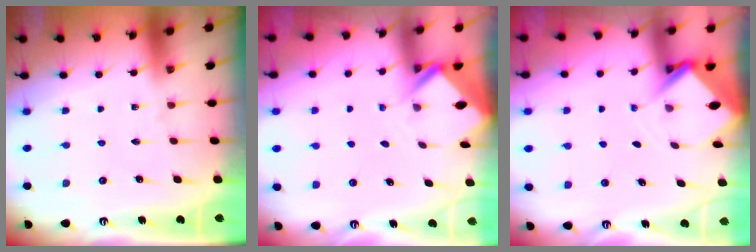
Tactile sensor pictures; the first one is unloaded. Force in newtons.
{"total": 2.3, "press": 2.3, "slide": 0.1}
{"total": 3.6, "press": 3.6, "slide": 0.2}